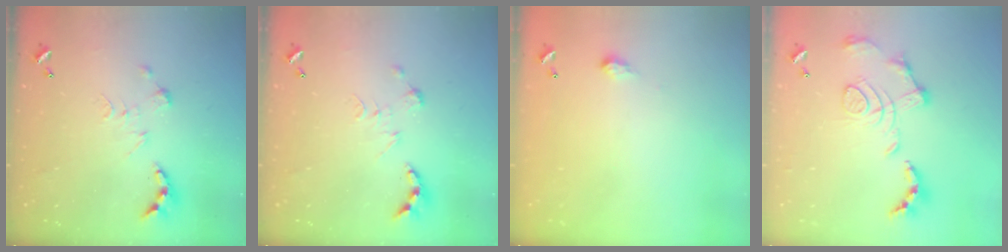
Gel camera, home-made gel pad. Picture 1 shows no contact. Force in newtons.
{"total": 0.0}
{"total": 2.0, "press": 2.0, "slide": 0.3}
{"total": 1.7, "press": 1.1, "slide": 1.3}